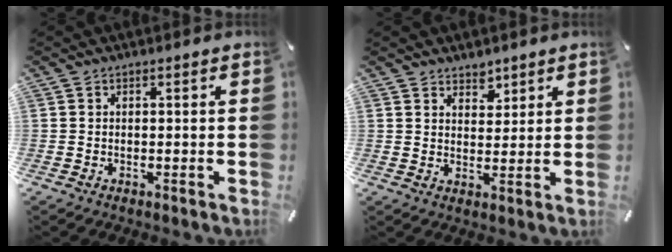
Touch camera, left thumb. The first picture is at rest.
{"total": 4.0, "force": [3.2, 2.4, 0.0], "torque": [0.015, -0.022, 0.056]}